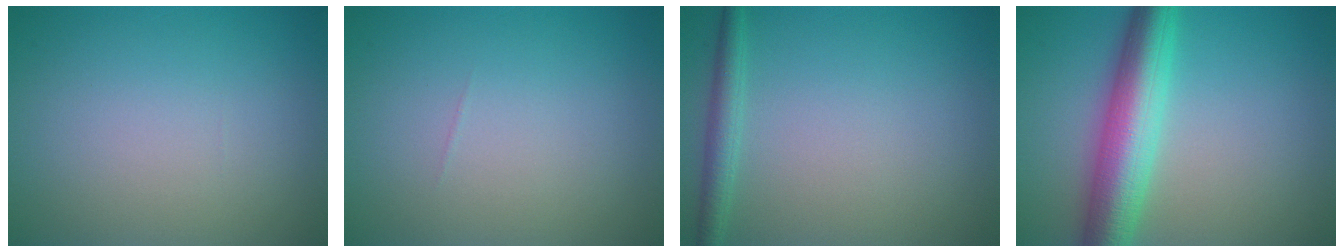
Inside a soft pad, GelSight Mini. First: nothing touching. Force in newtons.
{"total": 0.0}
{"total": 1.9, "press": 1.9, "slide": 0.1}
{"total": 7.3, "press": 7.3, "slide": 0.1}